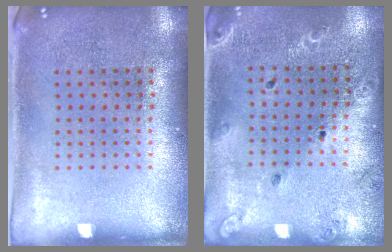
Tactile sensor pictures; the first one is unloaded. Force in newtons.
{"total": 1.4, "press": 1.4, "slide": 0.1}